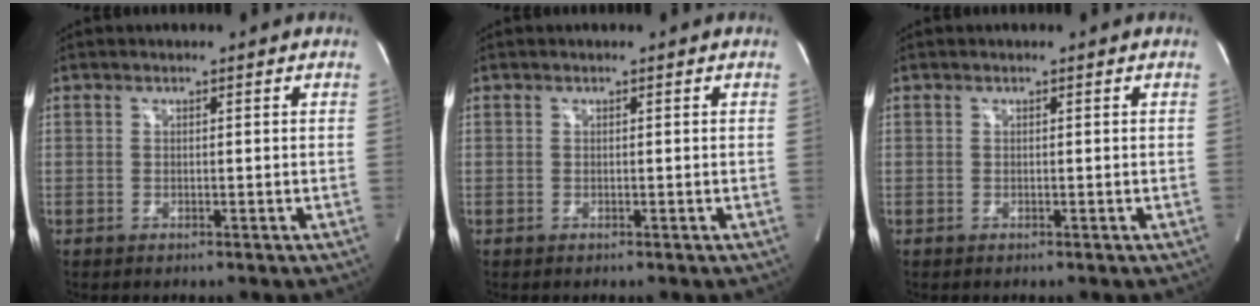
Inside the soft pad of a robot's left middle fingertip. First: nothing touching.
{"total": 0.0}
{"total": 0.0}